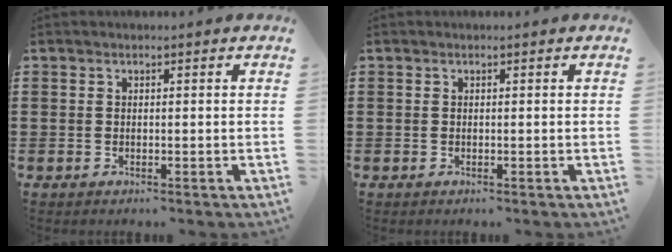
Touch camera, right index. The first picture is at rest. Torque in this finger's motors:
{"motor_torque": [0.84, 1.08, 0.00, 0.00]}